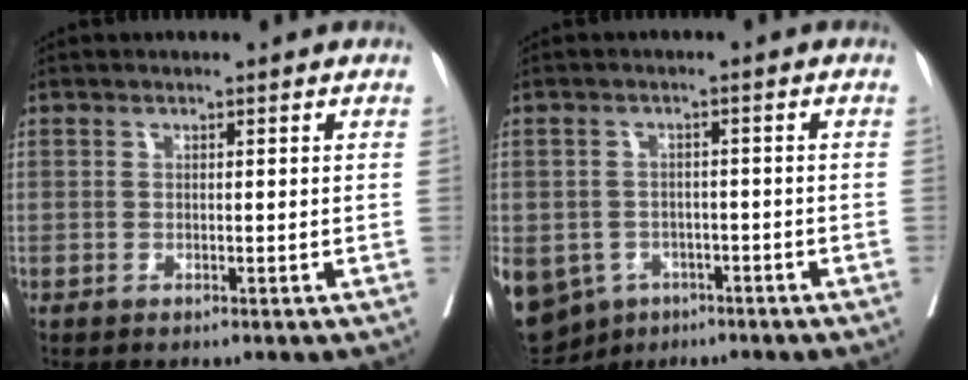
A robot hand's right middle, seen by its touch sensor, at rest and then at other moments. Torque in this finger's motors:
{"motor_torque": [0.37, -0.16, 1.05, 0.21]}